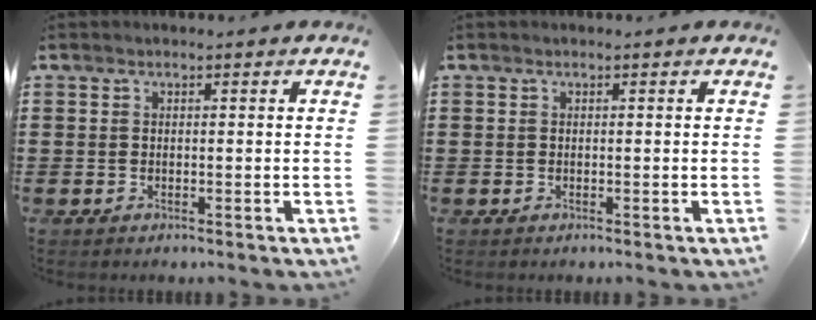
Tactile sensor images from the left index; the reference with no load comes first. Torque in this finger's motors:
{"motor_torque": [-0.02, 0.02, 0.00, -0.01]}